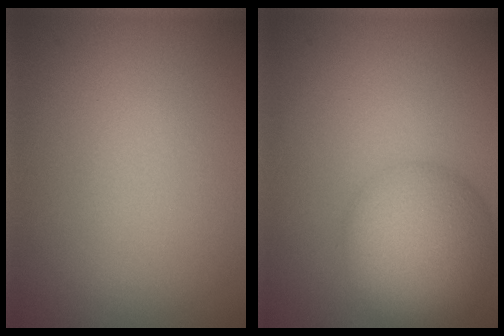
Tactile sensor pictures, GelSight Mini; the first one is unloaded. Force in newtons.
{"total": 7.3, "press": 7.3, "slide": 0.3}